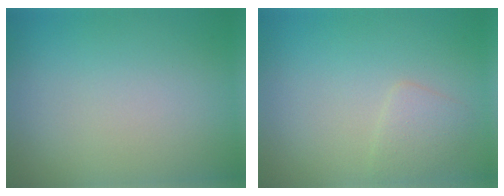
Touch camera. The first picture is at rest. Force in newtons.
{"total": 1.7, "press": 1.7, "slide": 0.0}